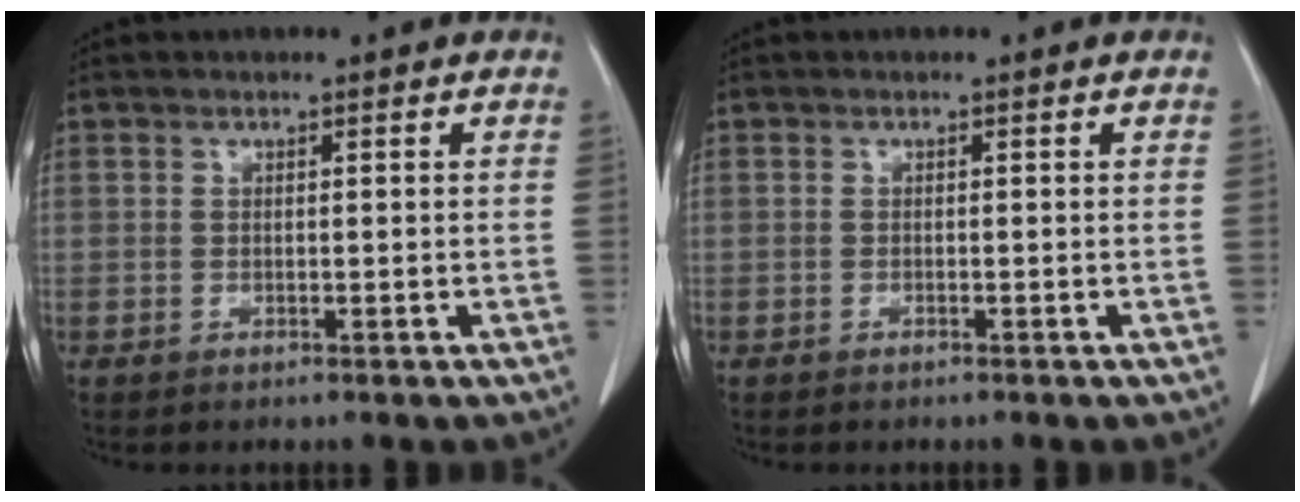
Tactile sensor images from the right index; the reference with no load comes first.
{"total": 0.0}